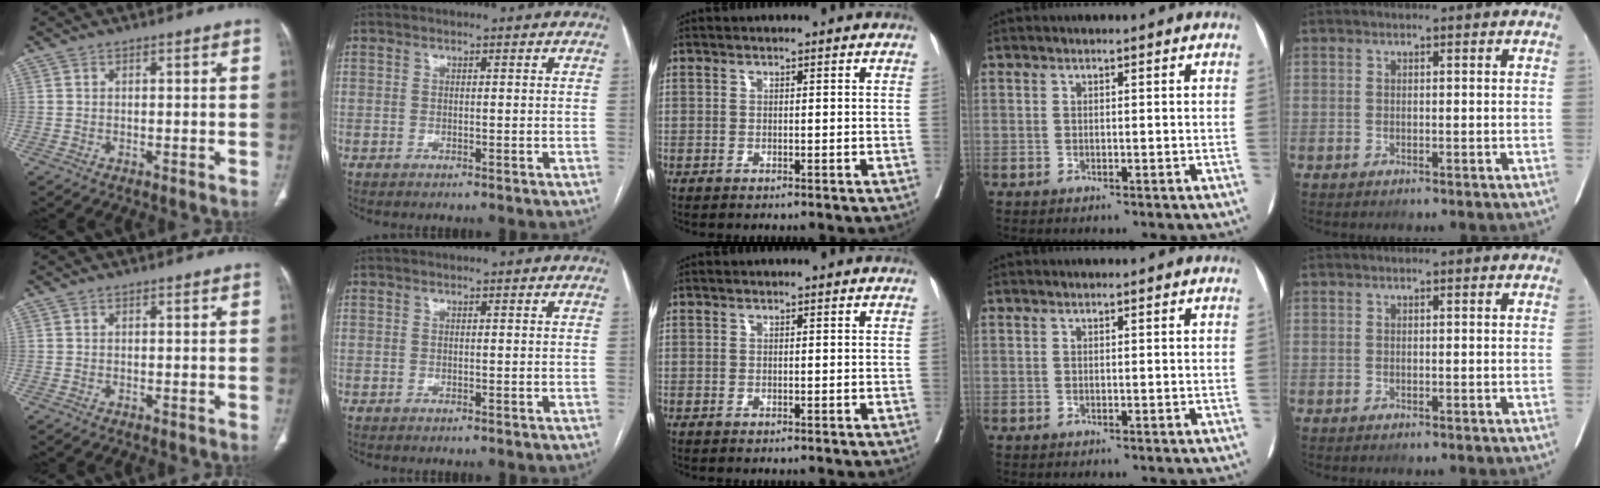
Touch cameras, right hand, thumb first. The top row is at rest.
{}